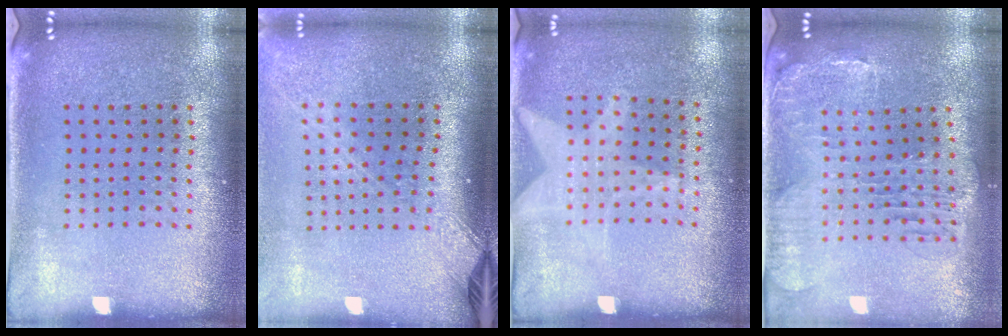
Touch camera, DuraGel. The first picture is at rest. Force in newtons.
{"total": 2.2, "press": 1.7, "slide": 1.4}
{"total": 1.1, "press": 0.9, "slide": 0.7}
{"total": 1.4, "press": 1.4, "slide": 0.5}